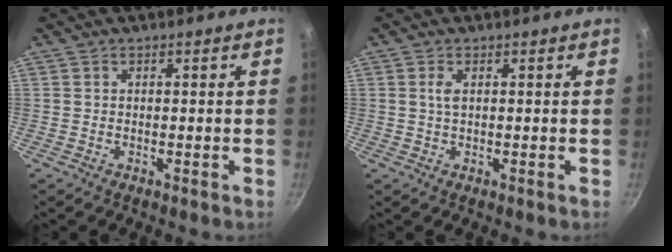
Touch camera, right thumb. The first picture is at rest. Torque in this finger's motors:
{"motor_torque": [-0.38, 0.32, -0.17, 0.04, 0.10]}